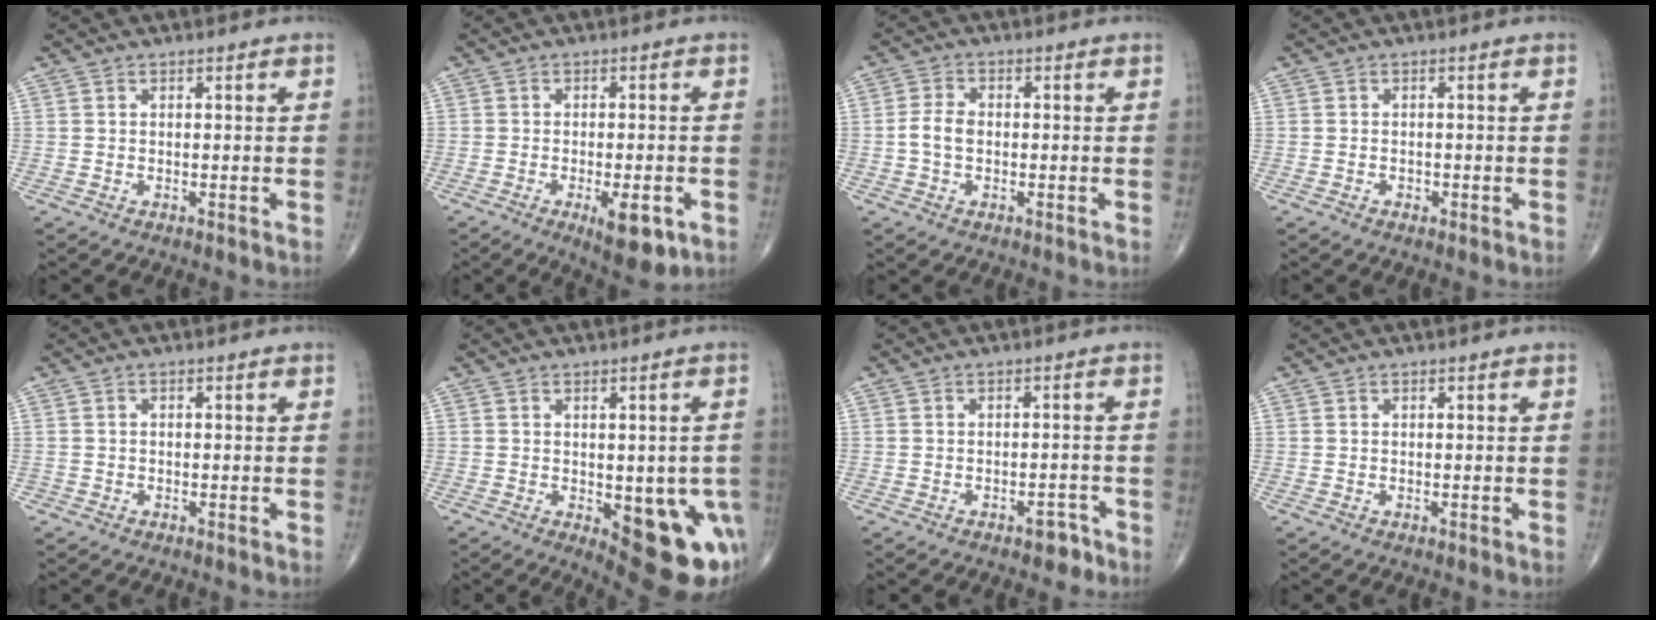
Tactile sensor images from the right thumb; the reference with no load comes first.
{"total": 7.8, "force": [-3.2, 2.7, 6.6], "torque": [-0.090, -0.003, -0.038]}
{"total": 3.9, "force": [-0.5, 2.7, 2.9], "torque": [-0.059, 0.012, -0.013]}
{"total": 1.0, "force": [-0.5, 0.7, 0.5], "torque": [-0.006, 0.003, -0.006]}
{"total": 0.8, "force": [-0.4, 0.7, 0.0], "torque": [0.008, 0.004, -0.012]}
{"total": 15.0, "force": [-4.9, 6.6, 12.6], "torque": [-0.106, 0.000, -0.043]}
{"total": 3.0, "force": [-2.0, 1.5, 1.5], "torque": [-0.007, 0.014, -0.025]}
{"total": 0.0}